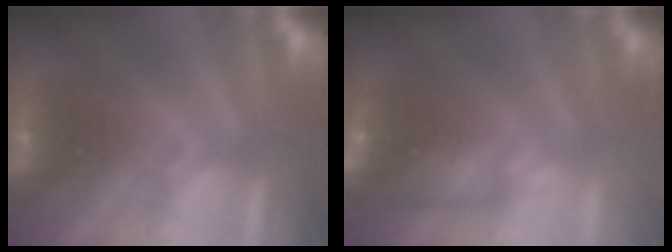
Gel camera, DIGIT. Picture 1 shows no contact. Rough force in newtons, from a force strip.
{"total": 4.8}